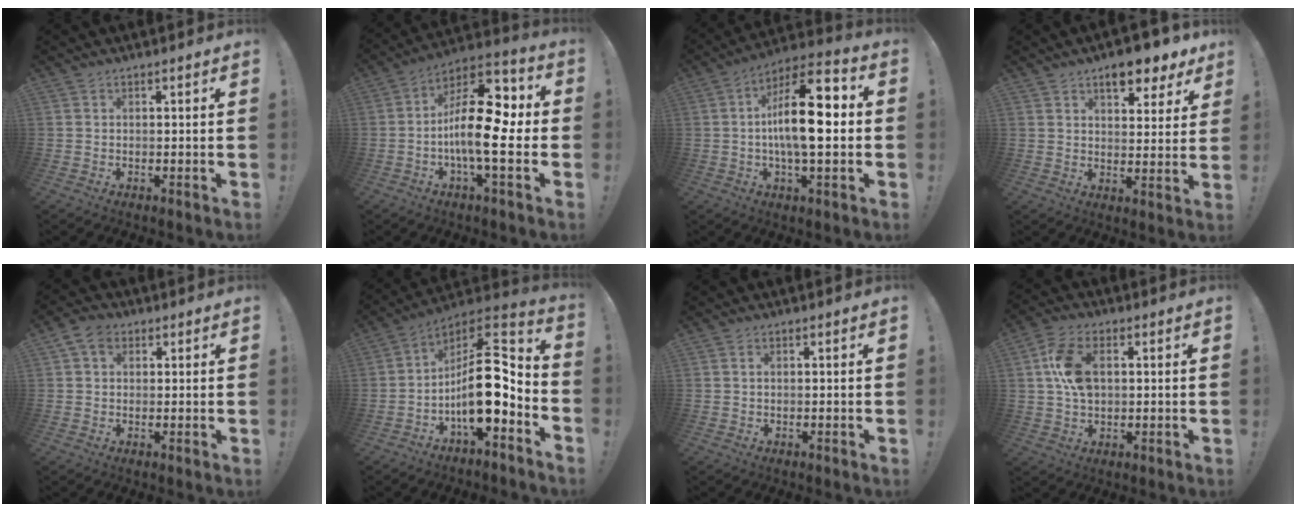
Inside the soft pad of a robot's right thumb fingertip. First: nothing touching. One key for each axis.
{"total": 20.1, "fx": -1.8, "fy": 8.4, "fz": 18.2, "tx": -0.316, "ty": 0.022, "tz": -0.026}
{"total": 17.8, "fx": -0.4, "fy": 6.4, "fz": 16.6, "tx": -0.285, "ty": 0.007, "tz": -0.015}
{"total": 9.1, "fx": 6.6, "fy": 3.2, "fz": 5.3, "tx": -0.058, "ty": -0.045, "tz": 0.113}
{"total": 5.4, "fx": 1.9, "fy": 3.9, "fz": 3.2, "tx": -0.055, "ty": 0.003, "tz": 0.038}
{"total": 16.0, "fx": -2.5, "fy": 6.7, "fz": 14.4, "tx": -0.234, "ty": 0.010, "tz": -0.036}
{"total": 0.8, "fx": 0.3, "fy": 0.3, "fz": 0.7, "tx": -0.016, "ty": 0.003, "tz": 0.005}
{"total": 11.1, "fx": 2.1, "fy": 6.9, "fz": 8.4, "tx": -0.168, "ty": 0.004, "tz": 0.035}